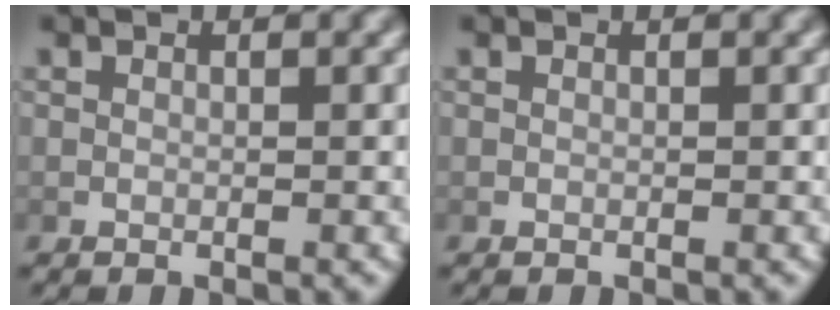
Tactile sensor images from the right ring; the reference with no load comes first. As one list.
[{"total": 0.0}]